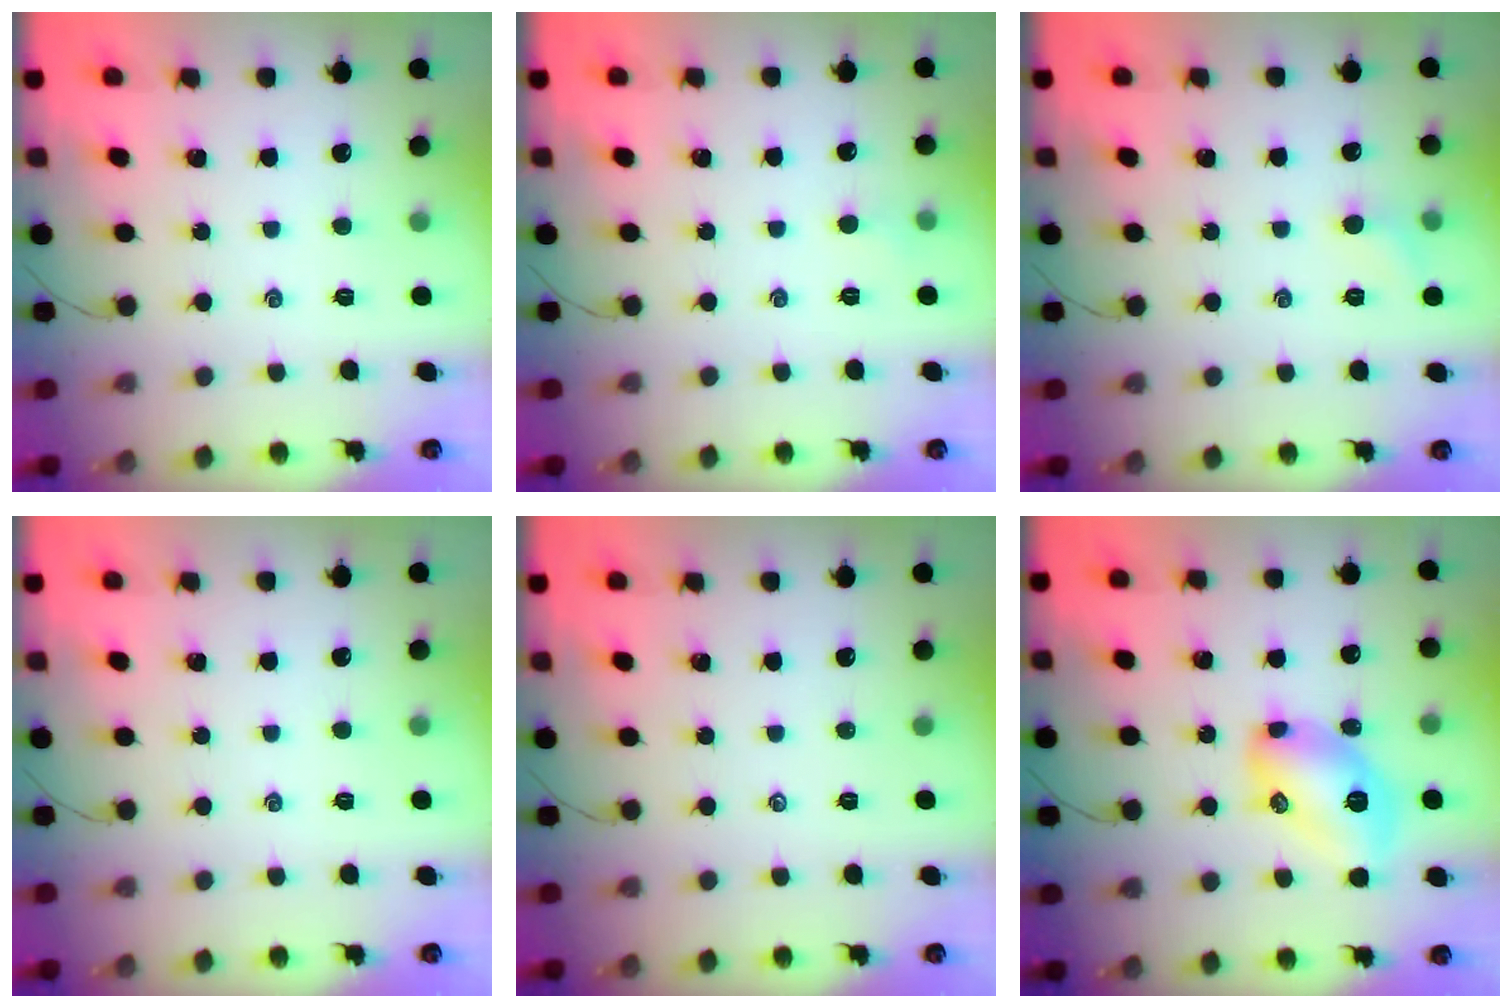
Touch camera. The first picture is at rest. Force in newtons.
{"total": 2.6, "press": 2.4, "slide": 0.8}
{"total": 4.5, "press": 4.3, "slide": 1.5}
{"total": 0.0}
{"total": 0.0}
{"total": 12.1, "press": 12.1, "slide": 0.8}